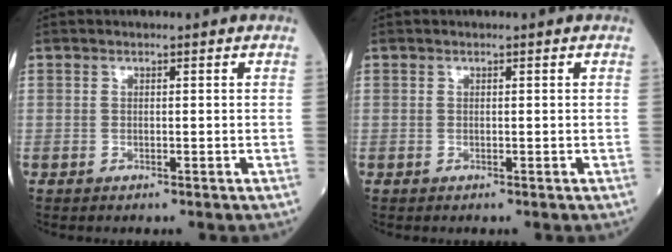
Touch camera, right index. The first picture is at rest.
{"total": 0.0}